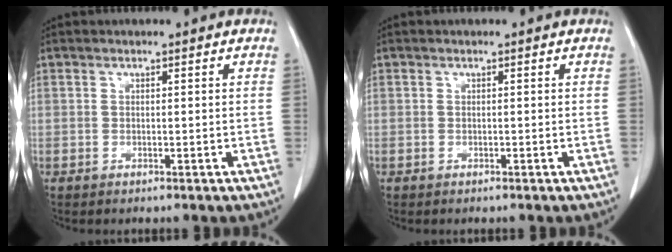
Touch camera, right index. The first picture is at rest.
{"total": 0.0}